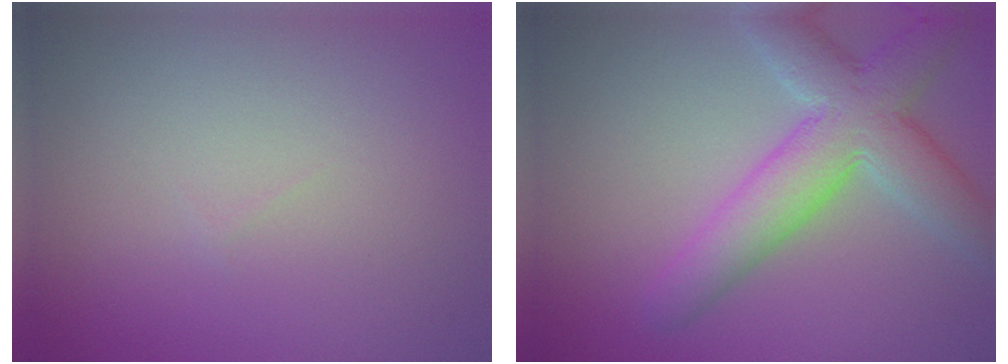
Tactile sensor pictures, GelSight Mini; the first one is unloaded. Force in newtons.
{"total": 6.8, "press": 6.8, "slide": 0.6}